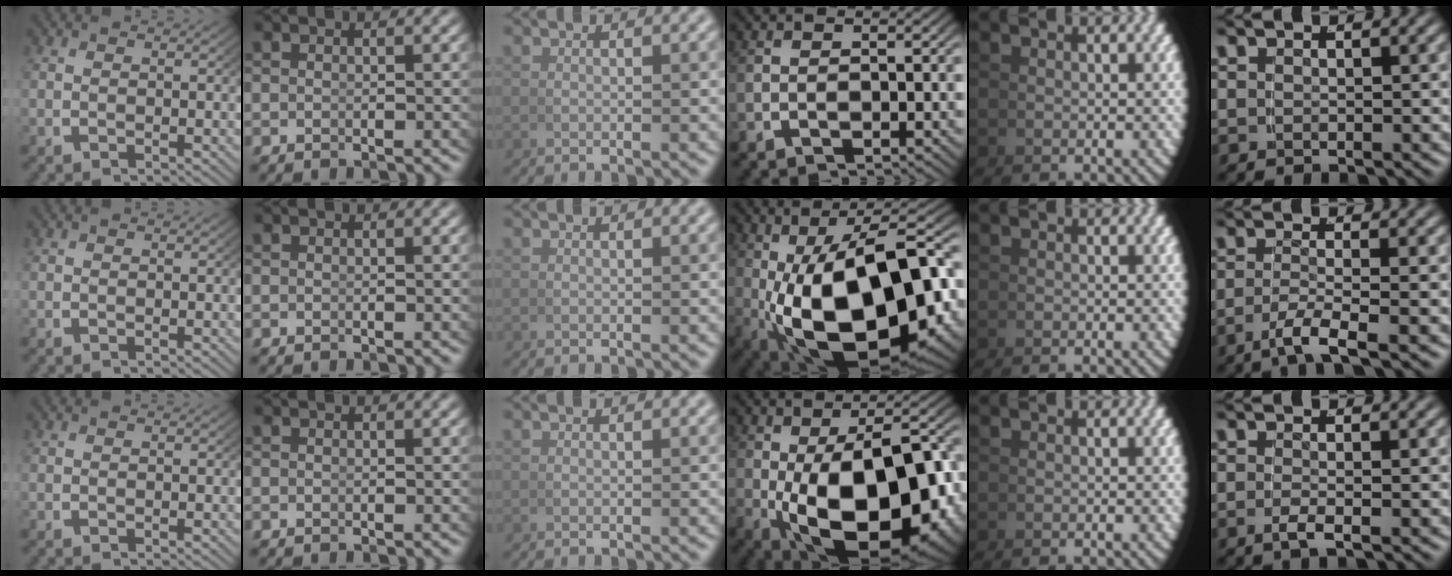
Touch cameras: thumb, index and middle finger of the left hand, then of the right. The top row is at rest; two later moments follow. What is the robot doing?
{"motion": "lift_and_place", "object": "bowl"}